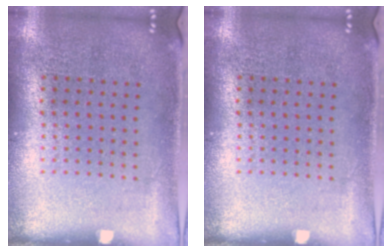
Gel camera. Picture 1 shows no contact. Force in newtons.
{"total": 0.0}